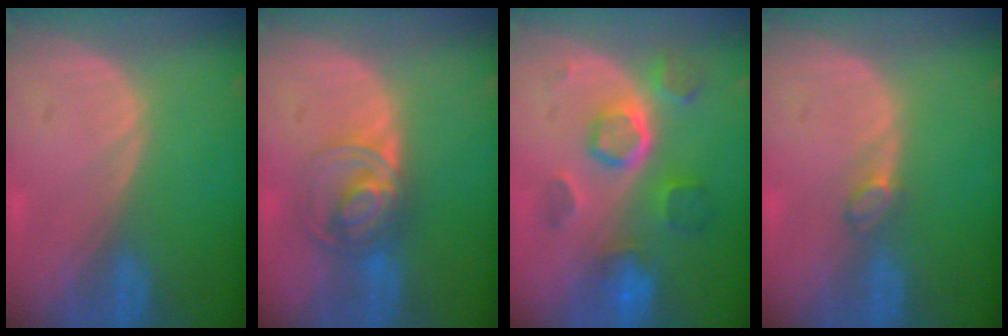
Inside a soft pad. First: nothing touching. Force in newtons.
{"total": 7.3, "press": 6.0, "slide": 4.1}
{"total": 8.5, "press": 7.7, "slide": 3.7}
{"total": 1.6, "press": 1.6, "slide": 0.2}